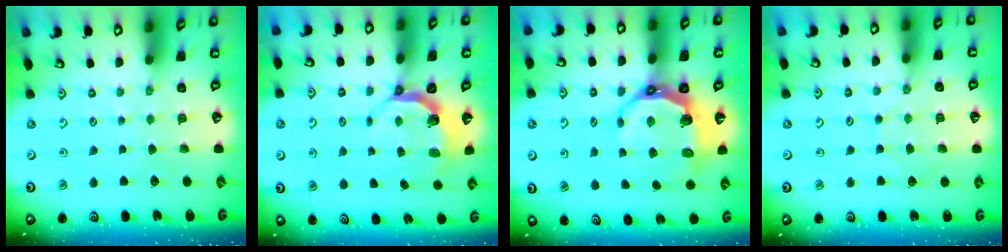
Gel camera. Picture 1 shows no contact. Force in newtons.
{"total": 4.7, "press": 3.3, "slide": 3.4}
{"total": 9.5, "press": 8.3, "slide": 4.5}
{"total": 5.7, "press": 5.7, "slide": 0.6}